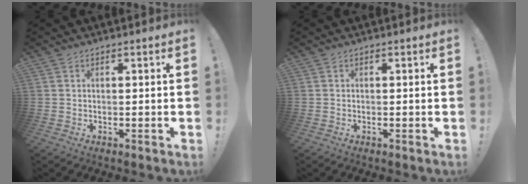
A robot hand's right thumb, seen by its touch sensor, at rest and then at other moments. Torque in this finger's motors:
{"motor_torque": [-0.20, -0.03, -0.18, 0.06, -0.06]}